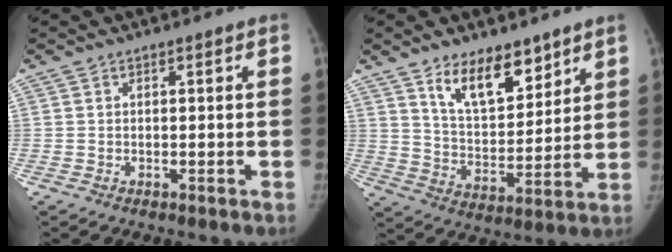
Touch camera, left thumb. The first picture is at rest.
{"total": 12.5, "force": [8.4, 5.8, 7.1], "torque": [-0.084, -0.064, 0.154]}